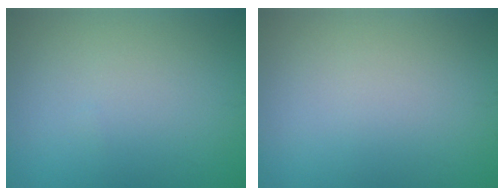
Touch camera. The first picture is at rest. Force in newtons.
{"total": 0.0}